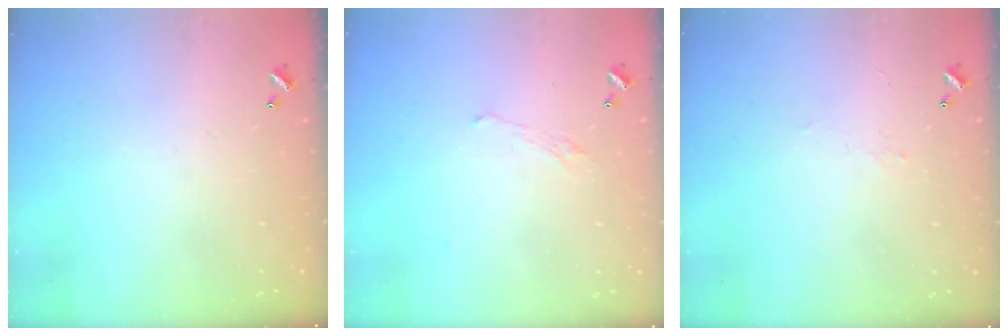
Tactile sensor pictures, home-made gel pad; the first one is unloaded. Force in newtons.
{"total": 0.9, "press": 0.4, "slide": 0.8}
{"total": 2.0, "press": 1.9, "slide": 0.7}